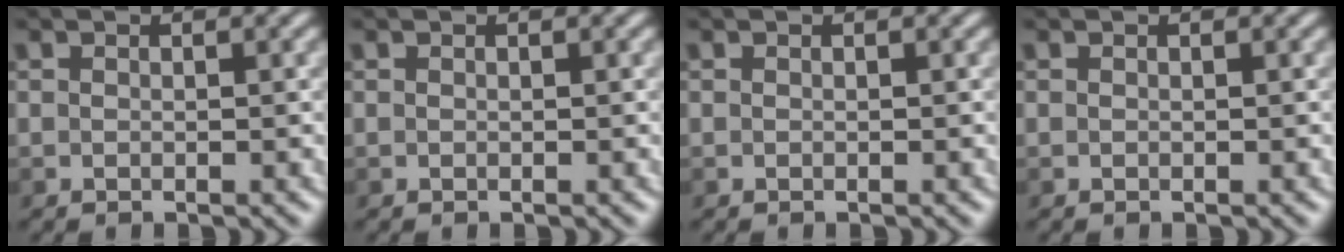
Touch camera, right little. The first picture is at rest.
{"total": 0.0}
{"total": 0.0}
{"total": 0.0}